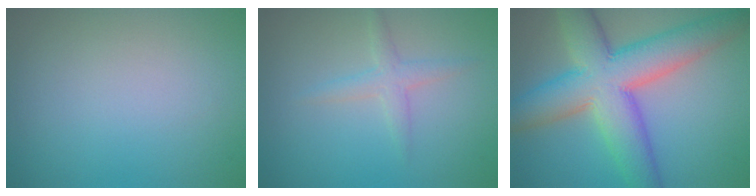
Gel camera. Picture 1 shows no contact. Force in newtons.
{"total": 1.8, "press": 1.8, "slide": 0.0}
{"total": 10.9, "press": 10.9, "slide": 0.4}